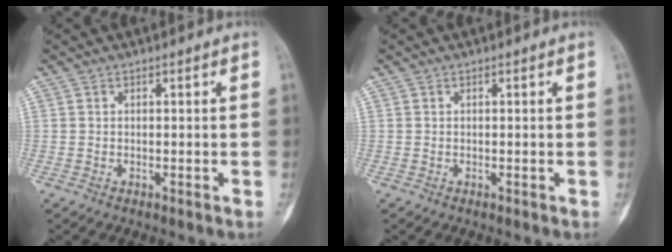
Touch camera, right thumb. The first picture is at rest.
{"total": 0.0}